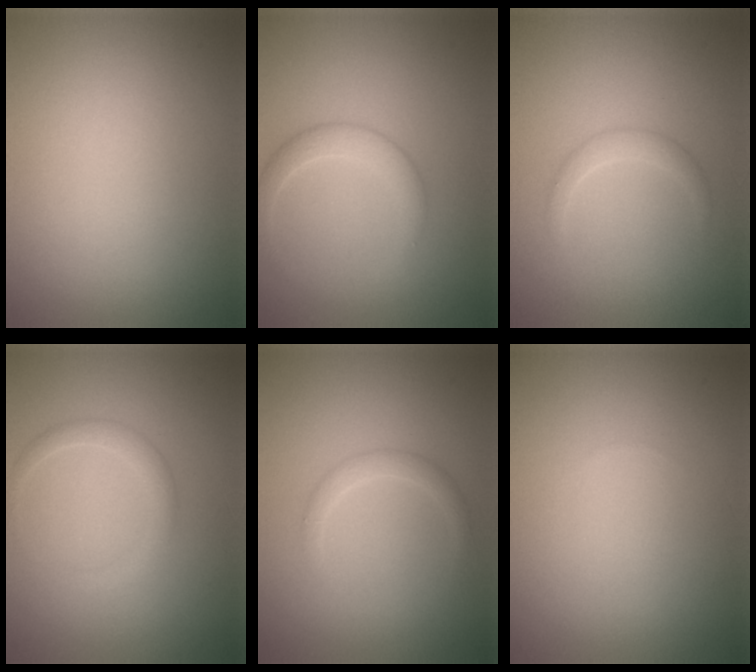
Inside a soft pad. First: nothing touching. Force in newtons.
{"total": 2.3, "press": 2.3, "slide": 0.1}
{"total": 1.2, "press": 1.2, "slide": 0.0}
{"total": 1.7, "press": 1.7, "slide": 0.2}
{"total": 1.3, "press": 1.3, "slide": 0.0}
{"total": 0.0}